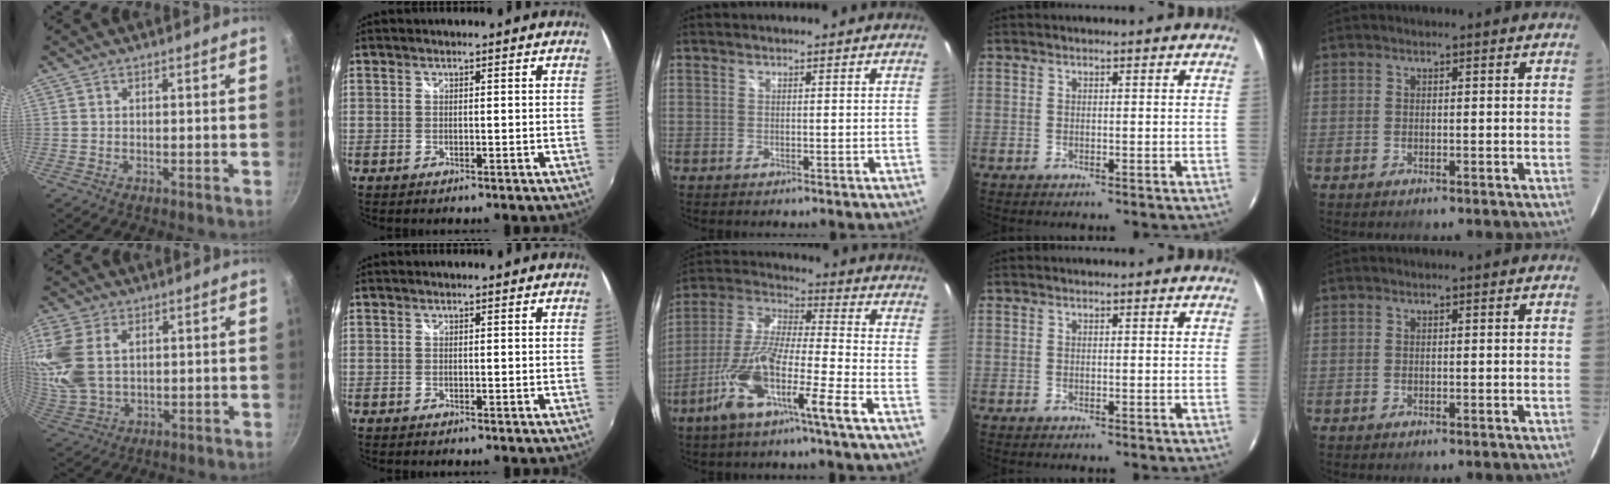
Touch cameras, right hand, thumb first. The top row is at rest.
{"thumb": {"total": 13.5, "force": [3.4, 9.0, 9.5], "torque": [-0.205, -0.009, 0.074]}, "middle": {"total": 14.7, "force": [-7.8, 0.7, 12.4], "torque": [-0.246, -0.014, -0.154]}}